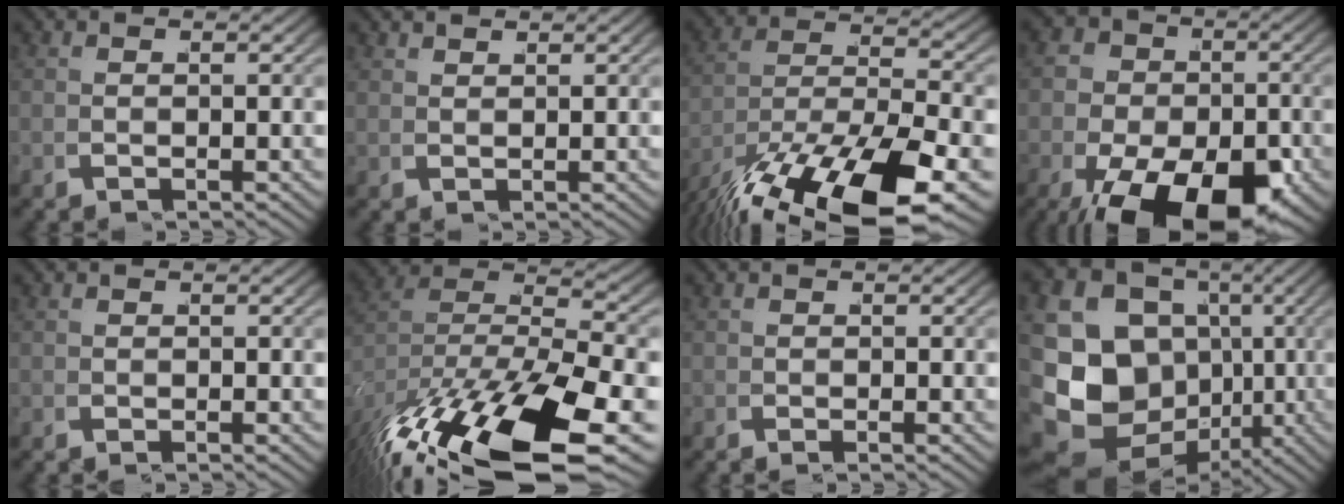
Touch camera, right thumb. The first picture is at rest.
{"total": 1.6, "force": [1.6, -0.3, 0.0], "torque": [0.002, 0.004, 0.034]}
{"total": 12.9, "force": [-4.2, 6.7, 10.2], "torque": [-0.213, -0.058, -0.027]}
{"total": 14.0, "force": [-4.1, 9.4, 9.5], "torque": [-0.165, -0.068, -0.034]}
{"total": 0.0}
{"total": 15.3, "force": [-2.9, 8.9, 12.1], "torque": [-0.257, -0.051, -0.008]}
{"total": 0.0}
{"total": 16.9, "force": [-0.3, 14.0, 9.6], "torque": [-0.223, -0.057, 0.011]}